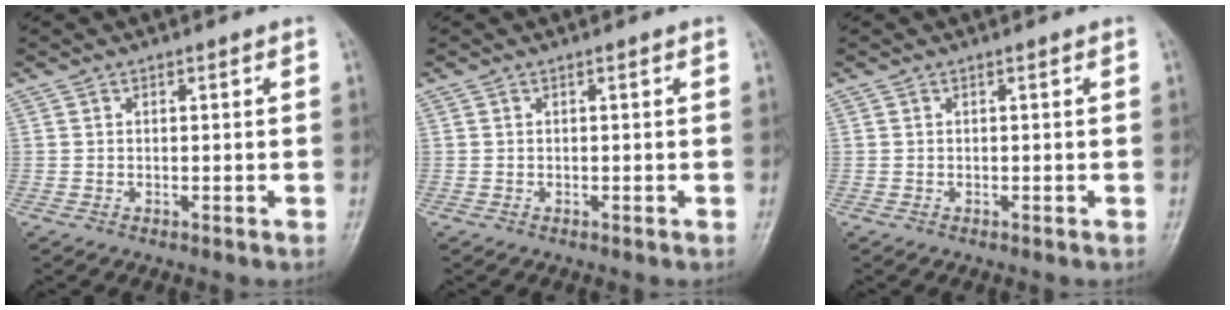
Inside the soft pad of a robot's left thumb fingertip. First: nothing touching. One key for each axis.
{"total": 0.0}
{"total": 0.0}